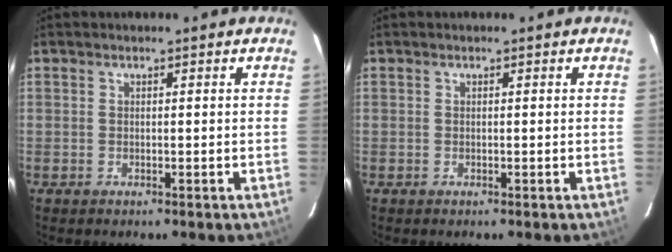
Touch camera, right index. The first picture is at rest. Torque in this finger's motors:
{"motor_torque": [-0.01, -0.01, 0.01, 0.01]}